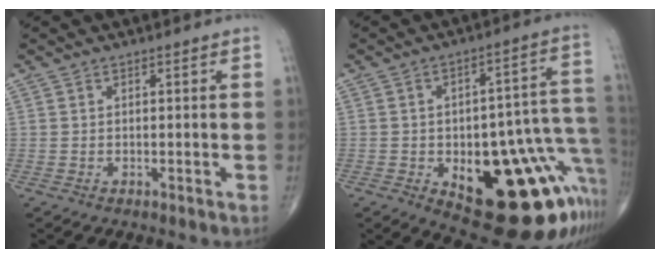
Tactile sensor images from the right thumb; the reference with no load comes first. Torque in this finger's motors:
{"motor_torque": [2.72, 2.29, 1.17, -1.40, 0.38]}